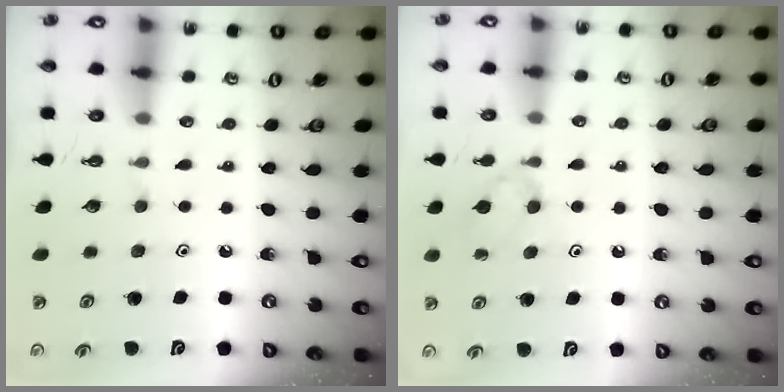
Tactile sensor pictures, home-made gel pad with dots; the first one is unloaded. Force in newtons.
{"total": 5.7, "press": 5.7, "slide": 0.9}